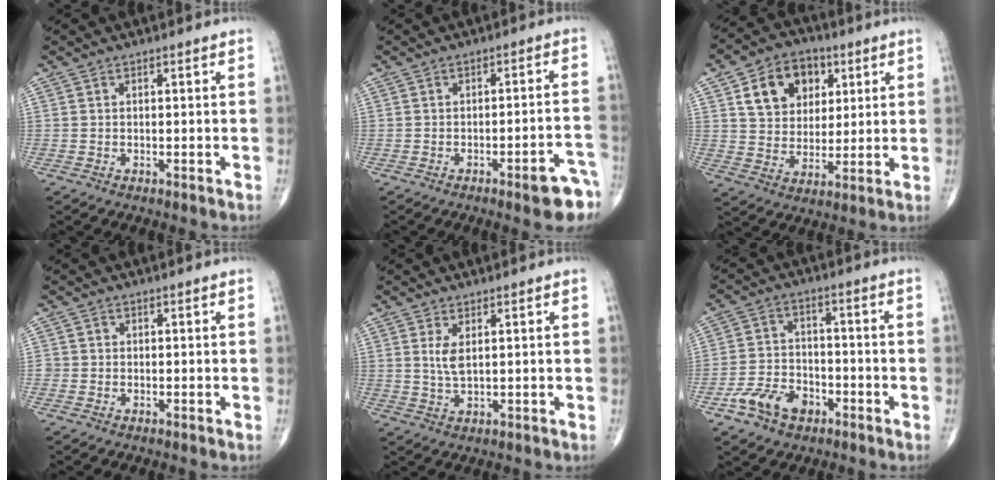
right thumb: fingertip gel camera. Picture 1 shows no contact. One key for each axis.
{"total": 7.6, "fx": -4.4, "fy": 1.6, "fz": 6.0, "tx": -0.062, "ty": 0.026, "tz": -0.049}
{"total": 13.1, "fx": 5.1, "fy": 9.9, "fz": 6.9, "tx": -0.077, "ty": -0.009, "tz": 0.087}
{"total": 1.1, "fx": -0.2, "fy": 1.0, "fz": 0.1, "tx": 0.006, "ty": 0.005, "tz": -0.007}
{"total": 3.4, "fx": 1.0, "fy": 1.3, "fz": 2.9, "tx": -0.061, "ty": -0.009, "tz": 0.027}
{"total": 8.9, "fx": -4.7, "fy": 5.8, "fz": 4.8, "tx": -0.071, "ty": 0.028, "tz": -0.083}